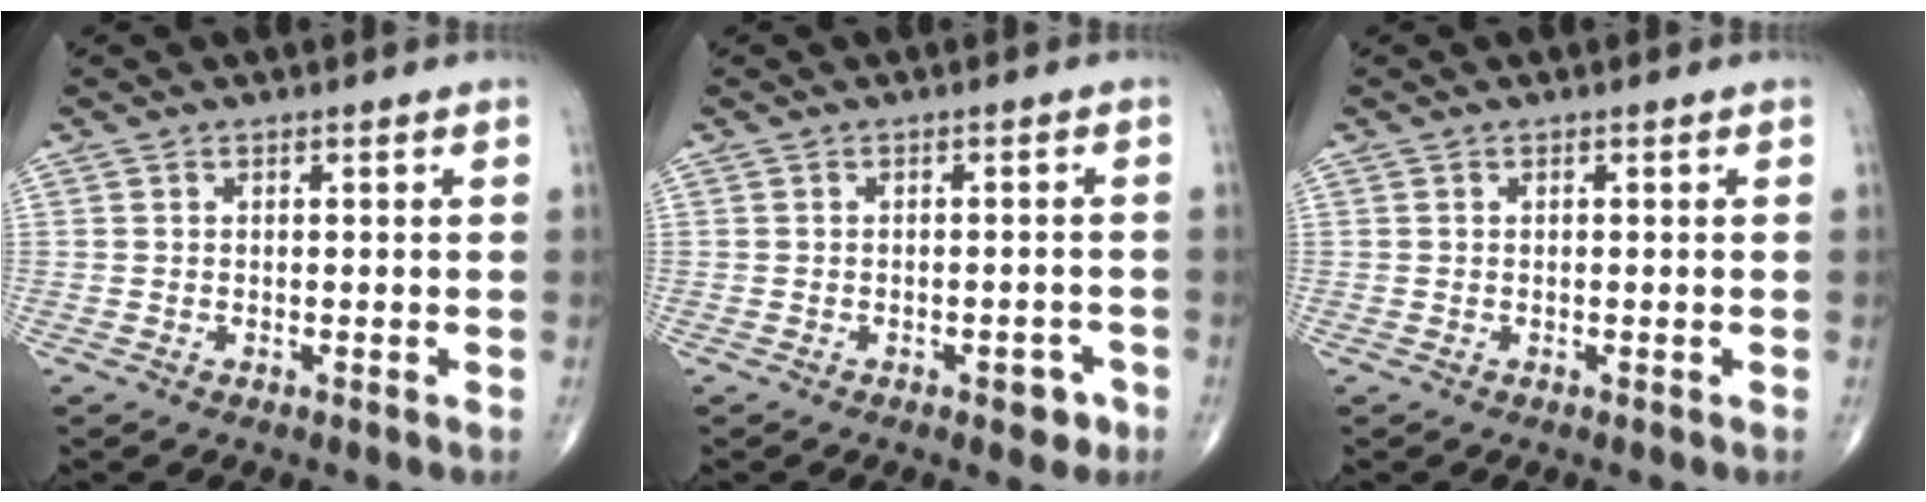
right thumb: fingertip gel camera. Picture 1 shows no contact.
{"total": 3.2, "force": [-1.7, 1.7, 2.1], "torque": [-0.011, 0.012, -0.018]}
{"total": 0.0}